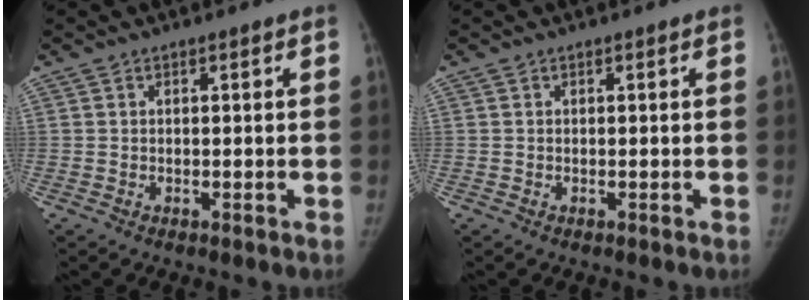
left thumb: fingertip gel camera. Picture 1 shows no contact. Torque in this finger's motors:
{"motor_torque": [0.01, -0.01, 0.13, -0.08, 0.00]}